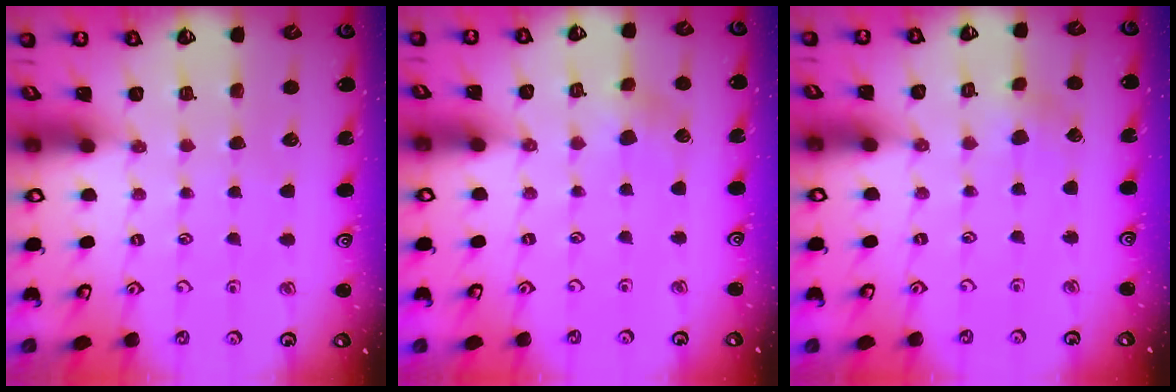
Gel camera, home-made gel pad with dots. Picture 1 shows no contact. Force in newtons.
{"total": 5.0, "press": 5.0, "slide": 0.4}
{"total": 2.4, "press": 2.4, "slide": 0.3}